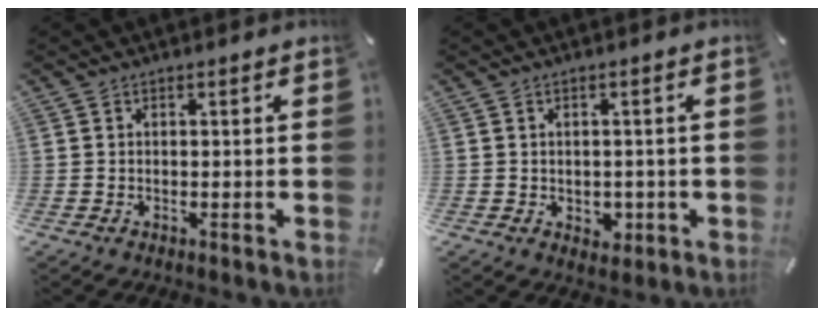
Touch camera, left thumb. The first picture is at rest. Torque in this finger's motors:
{"motor_torque": [0.70, 0.69, 0.03, 0.00, 0.03]}